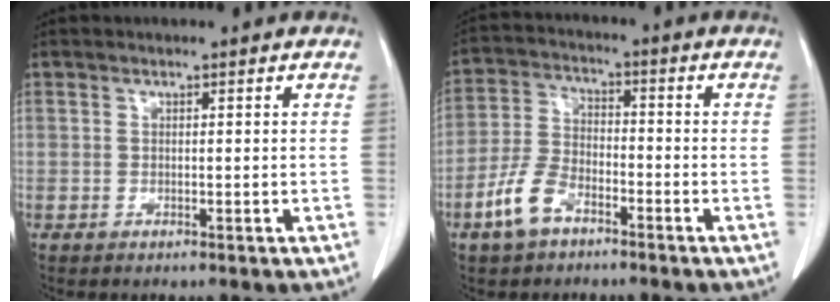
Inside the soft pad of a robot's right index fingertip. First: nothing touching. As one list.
[{"total": 7.5, "force": [-4.6, 3.8, 4.6], "torque": [-0.113, 0.005, -0.092]}]